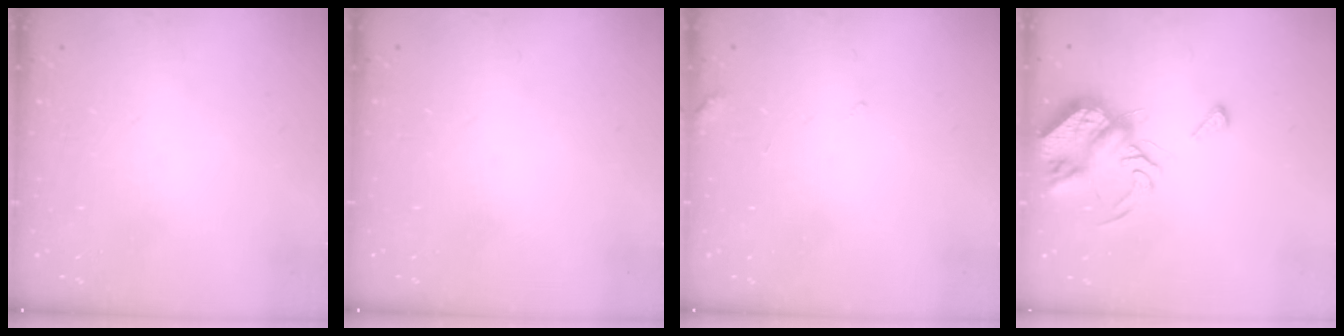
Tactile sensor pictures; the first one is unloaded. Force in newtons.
{"total": 0.0}
{"total": 3.6, "press": 3.6, "slide": 0.3}
{"total": 7.6, "press": 7.6, "slide": 0.8}